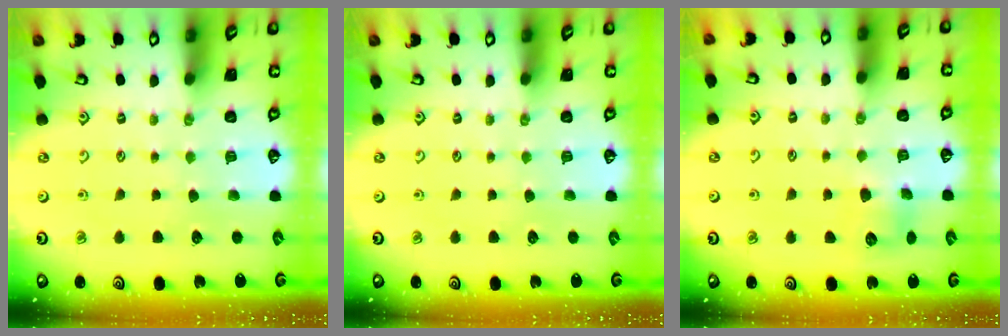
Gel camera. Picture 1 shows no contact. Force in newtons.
{"total": 0.0}
{"total": 6.3, "press": 6.3, "slide": 0.6}